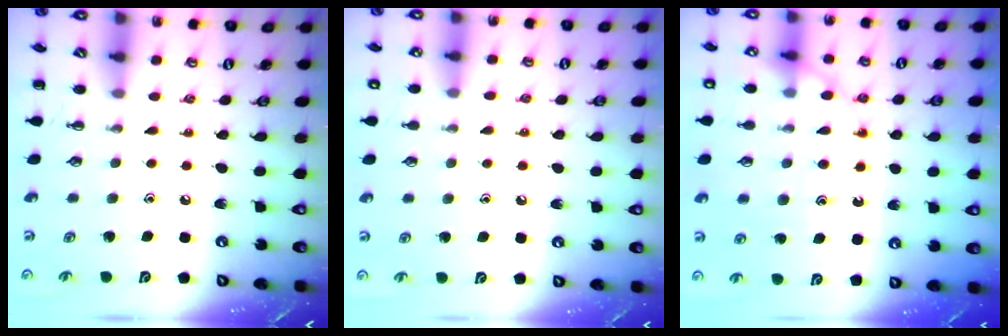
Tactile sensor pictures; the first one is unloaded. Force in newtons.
{"total": 7.6, "press": 7.1, "slide": 2.7}
{"total": 14.2, "press": 14.2, "slide": 0.8}